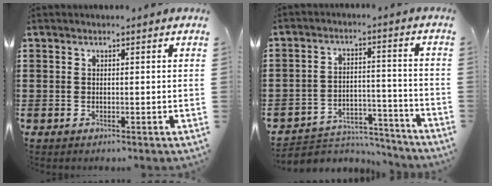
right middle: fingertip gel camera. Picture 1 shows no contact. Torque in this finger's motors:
{"motor_torque": [-1.16, -0.08, -1.05, -0.21]}